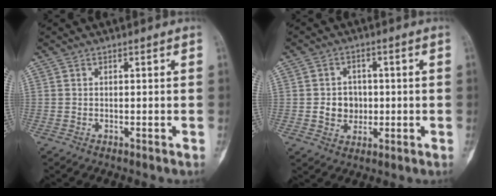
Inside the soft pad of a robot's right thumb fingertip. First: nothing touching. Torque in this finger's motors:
{"motor_torque": [1.14, 0.71, 0.55, -0.39, 0.00]}